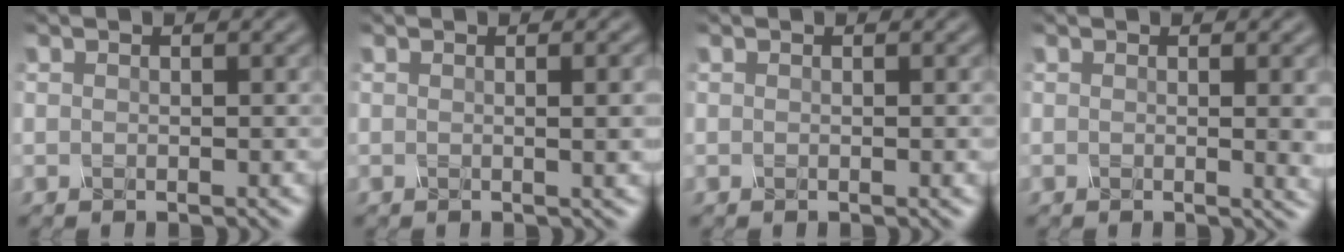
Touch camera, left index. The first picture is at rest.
{"total": 3.5, "force": [0.2, 1.3, 3.3], "torque": [-0.023, 0.009, -0.001]}
{"total": 0.6, "force": [0.0, 0.1, 0.6], "torque": [-0.007, 0.001, 0.000]}
{"total": 3.0, "force": [0.1, 0.9, 2.9], "torque": [-0.026, -0.001, -0.001]}